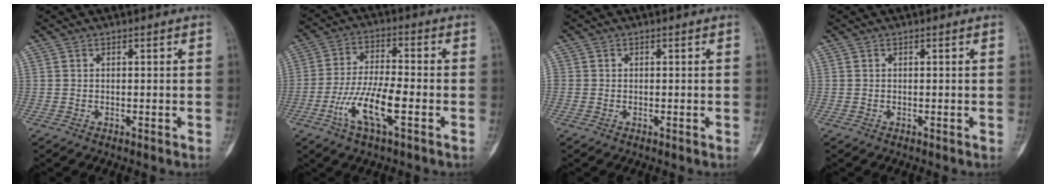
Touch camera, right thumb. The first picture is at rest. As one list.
[{"total": 11.0, "force": [-4.0, 3.2, 9.7], "torque": [-0.201, 0.018, -0.078]}, {"total": 0.6, "force": [-0.1, 0.6, 0.1], "torque": [0.007, 0.004, -0.007]}, {"total": 0.0}]